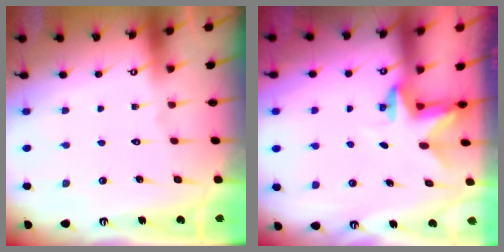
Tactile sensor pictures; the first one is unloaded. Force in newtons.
{"total": 2.5, "press": 2.5, "slide": 0.4}